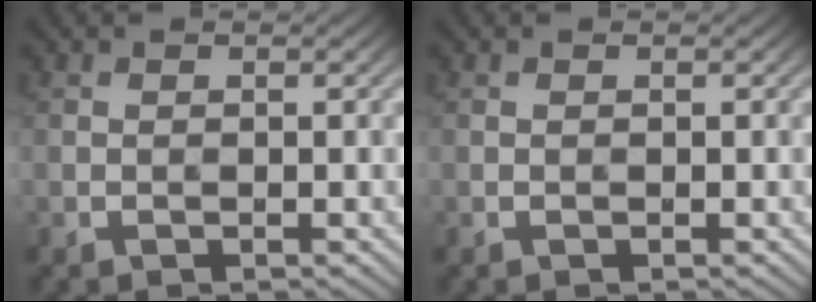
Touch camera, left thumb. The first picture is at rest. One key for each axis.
{"total": 0.0}